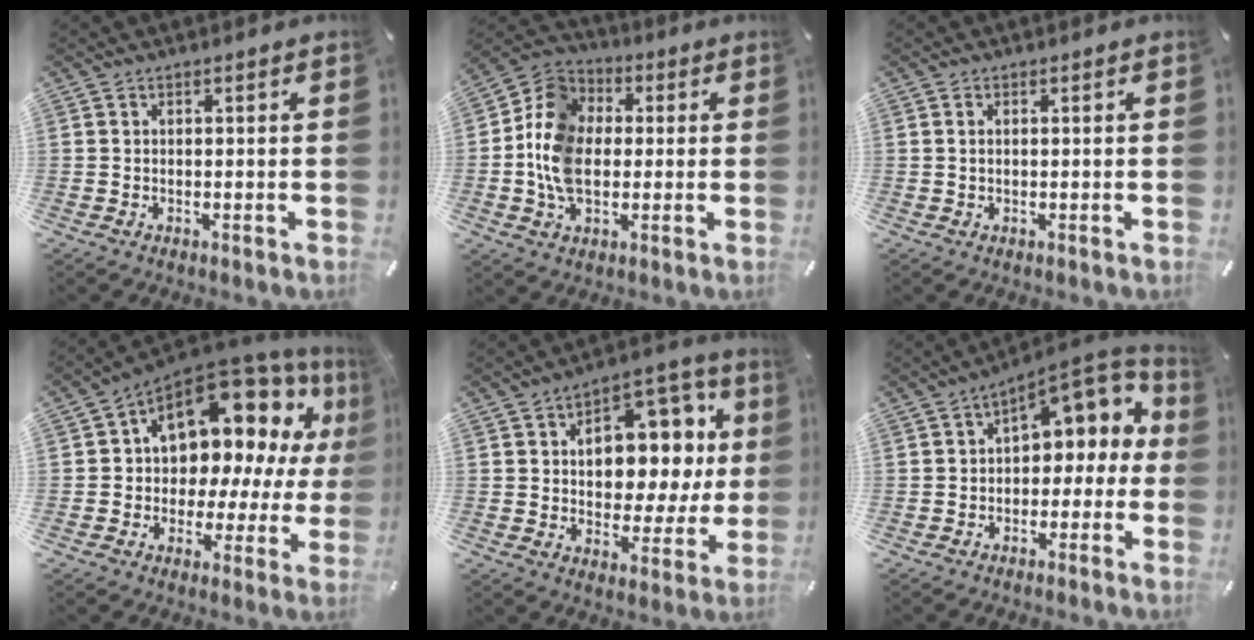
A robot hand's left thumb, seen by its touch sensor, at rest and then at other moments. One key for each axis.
{"total": 12.1, "fx": -1.3, "fy": 9.5, "fz": 7.4, "tx": -0.189, "ty": 0.021, "tz": -0.031}
{"total": 0.9, "fx": 0.1, "fy": 0.5, "fz": 0.7, "tx": -0.016, "ty": 0.002, "tz": 0.001}
{"total": 15.4, "fx": 7.7, "fy": 9.8, "fz": 9.0, "tx": -0.125, "ty": -0.068, "tz": 0.133}
{"total": 13.1, "fx": 3.0, "fy": 9.2, "fz": 8.8, "tx": -0.109, "ty": -0.028, "tz": 0.053}
{"total": 9.1, "fx": 3.6, "fy": 5.4, "fz": 6.3, "tx": -0.079, "ty": -0.027, "tz": 0.061}